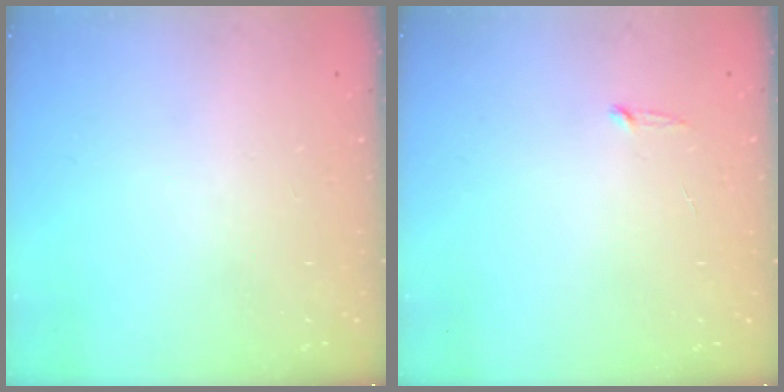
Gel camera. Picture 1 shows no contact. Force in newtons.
{"total": 2.5, "press": 2.5, "slide": 0.2}